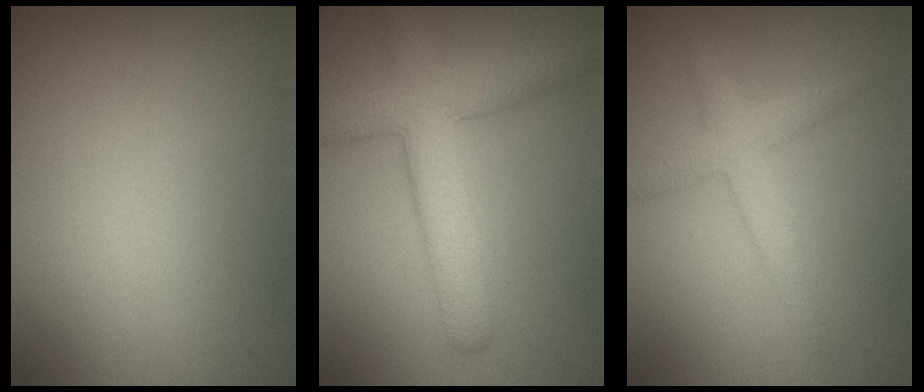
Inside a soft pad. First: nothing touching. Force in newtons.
{"total": 5.9, "press": 5.9, "slide": 0.1}
{"total": 2.6, "press": 2.6, "slide": 0.2}